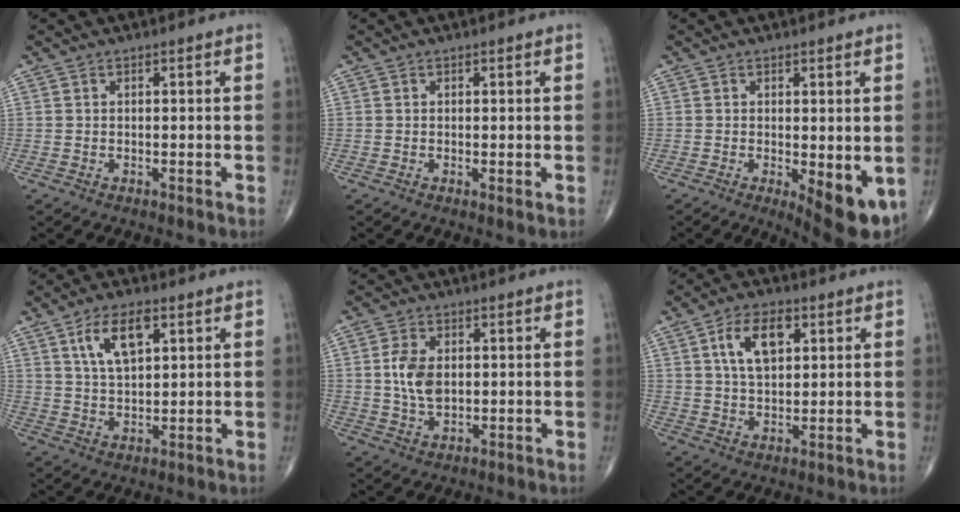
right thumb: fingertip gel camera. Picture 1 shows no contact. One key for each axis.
{"total": 0.6, "fx": 0.1, "fy": 0.2, "fz": 0.6, "tx": -0.012, "ty": -0.005, "tz": -0.001}
{"total": 8.6, "fx": -1.9, "fy": 3.1, "fz": 7.8, "tx": -0.094, "ty": -0.021, "tz": -0.018}
{"total": 8.7, "fx": 3.8, "fy": 4.0, "fz": 6.7, "tx": -0.113, "ty": -0.011, "tz": 0.074}
{"total": 6.7, "fx": 0.8, "fy": 4.1, "fz": 5.2, "tx": -0.099, "ty": -0.004, "tz": 0.017}
{"total": 9.2, "fx": 3.3, "fy": 5.1, "fz": 7.0, "tx": -0.110, "ty": -0.005, "tz": 0.058}